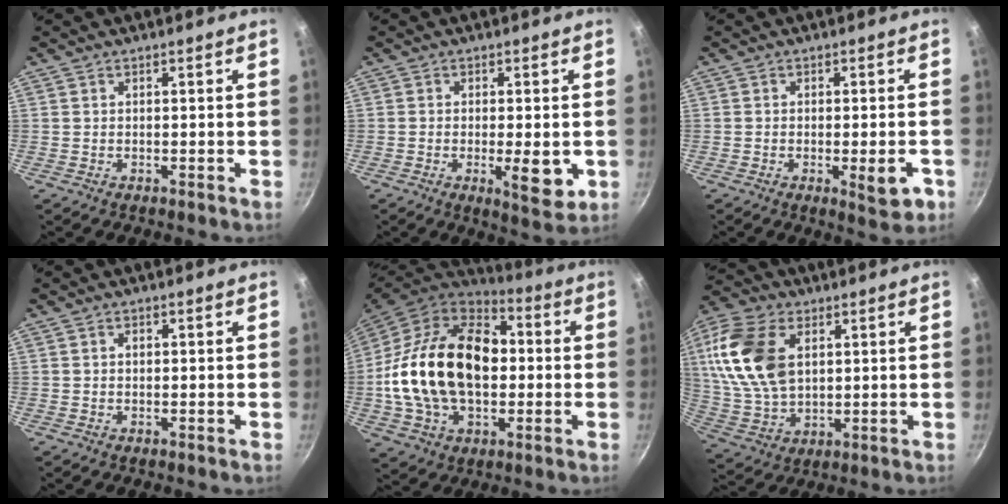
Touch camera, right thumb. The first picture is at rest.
{"total": 7.3, "force": [-1.4, 2.4, 6.8], "torque": [-0.092, -0.010, -0.016]}
{"total": 6.2, "force": [-2.1, 2.0, 5.4], "torque": [-0.056, 0.003, -0.025]}
{"total": 0.9, "force": [0.1, 0.7, 0.6], "torque": [-0.007, 0.004, 0.001]}
{"total": 25.9, "force": [0.3, 17.2, 19.4], "torque": [-0.326, 0.036, 0.004]}
{"total": 19.0, "force": [4.9, 12.3, 13.7], "torque": [-0.265, -0.006, 0.099]}